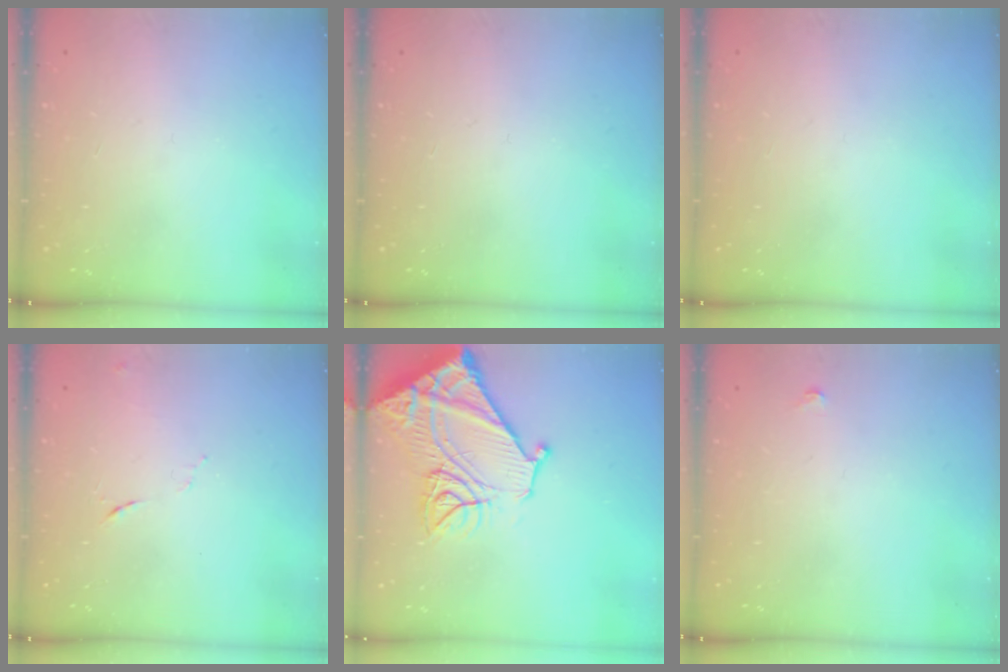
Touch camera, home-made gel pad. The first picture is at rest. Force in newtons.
{"total": 0.0}
{"total": 0.0}
{"total": 5.2, "press": 5.1, "slide": 0.8}
{"total": 22.0, "press": 21.8, "slide": 2.5}
{"total": 3.0, "press": 3.0, "slide": 0.5}